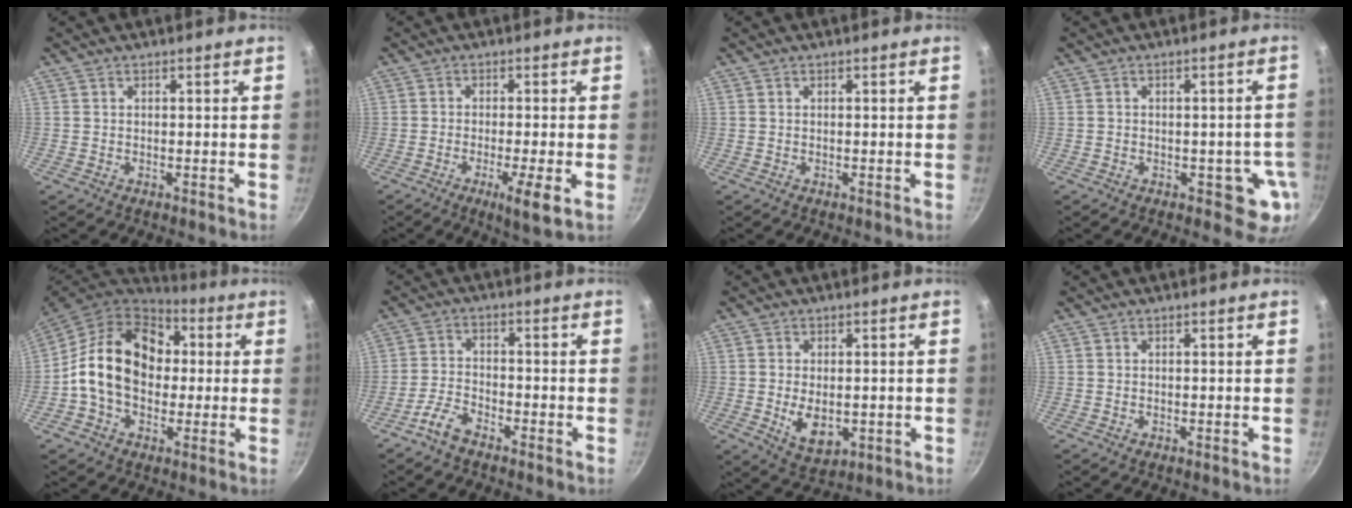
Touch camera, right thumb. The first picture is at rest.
{"total": 6.0, "force": [-2.2, 0.6, 5.6], "torque": [-0.100, 0.000, -0.034]}
{"total": 0.0}
{"total": 5.8, "force": [-1.8, 3.8, 4.0], "torque": [-0.003, 0.010, -0.022]}
{"total": 18.5, "force": [1.2, 13.9, 12.1], "torque": [-0.178, 0.031, 0.007]}
{"total": 4.3, "force": [-3.5, 1.6, 2.1], "torque": [-0.049, 0.029, -0.076]}
{"total": 7.0, "force": [-0.9, 4.4, 5.4], "torque": [-0.079, -0.011, -0.001]}
{"total": 0.0}